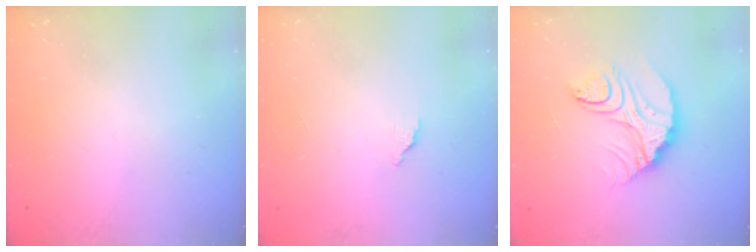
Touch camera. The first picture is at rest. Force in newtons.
{"total": 1.5, "press": 1.5, "slide": 0.1}
{"total": 12.3, "press": 12.2, "slide": 1.1}